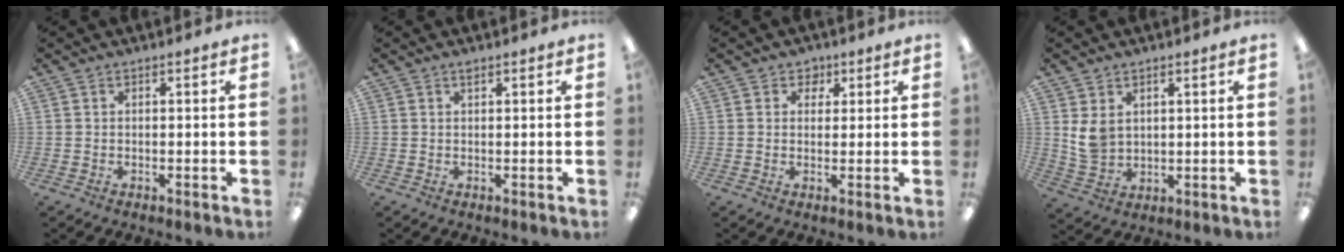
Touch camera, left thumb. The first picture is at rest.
{"total": 0.9, "force": [0.6, 0.3, 0.6], "torque": [-0.015, 0.002, 0.011]}
{"total": 2.8, "force": [1.4, 2.4, 0.5], "torque": [0.000, -0.002, 0.023]}
{"total": 5.4, "force": [2.3, 4.0, 2.8], "torque": [-0.058, -0.004, 0.045]}